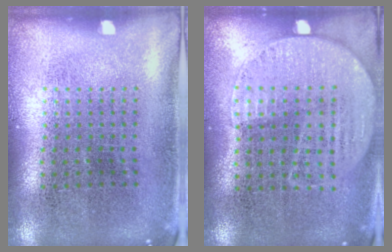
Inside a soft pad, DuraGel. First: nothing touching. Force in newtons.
{"total": 1.2, "press": 1.0, "slide": 0.7}